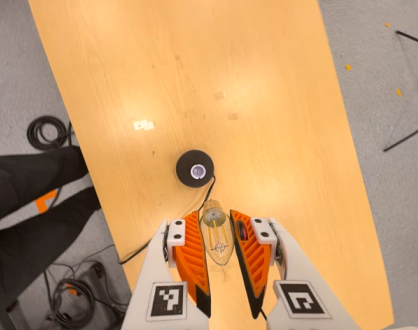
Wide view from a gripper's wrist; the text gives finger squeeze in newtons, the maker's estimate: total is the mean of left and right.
{"total": 13.8, "left": 15.1, "right": 12.5}